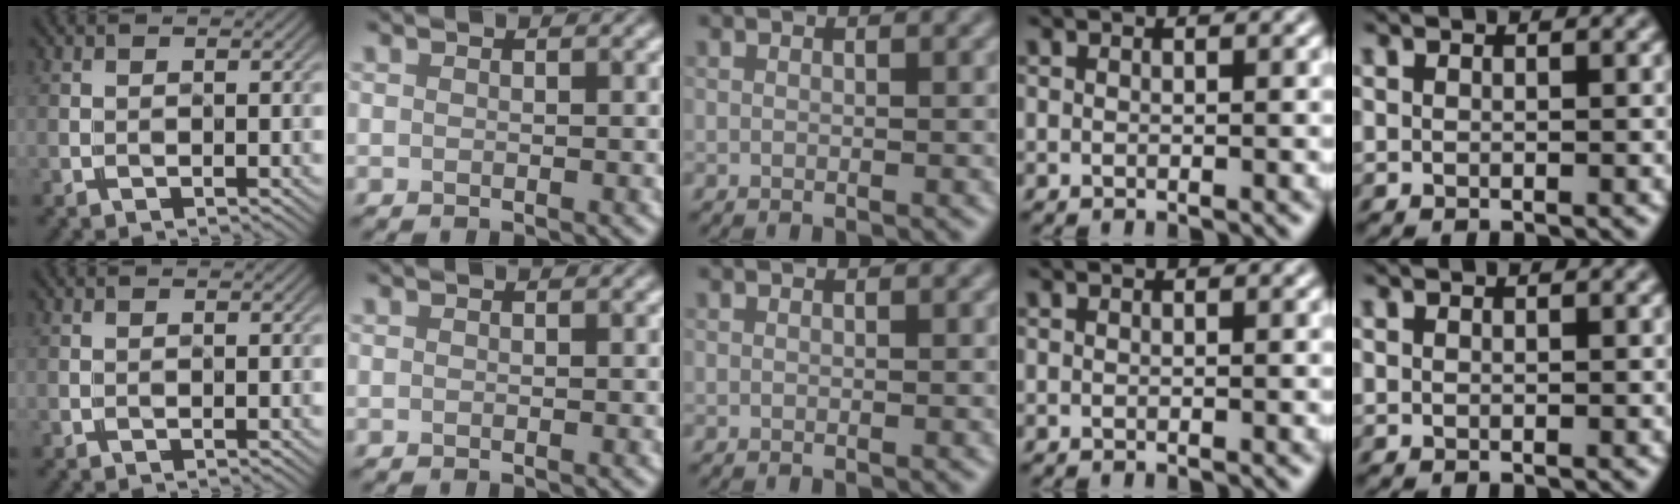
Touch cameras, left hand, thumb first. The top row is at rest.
{}